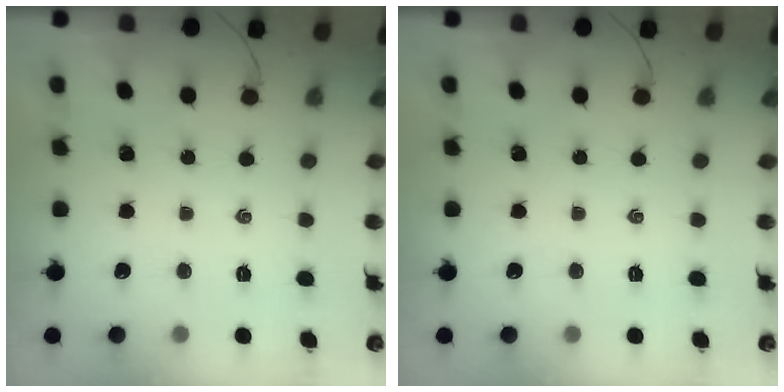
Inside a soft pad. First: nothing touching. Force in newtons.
{"total": 0.0}